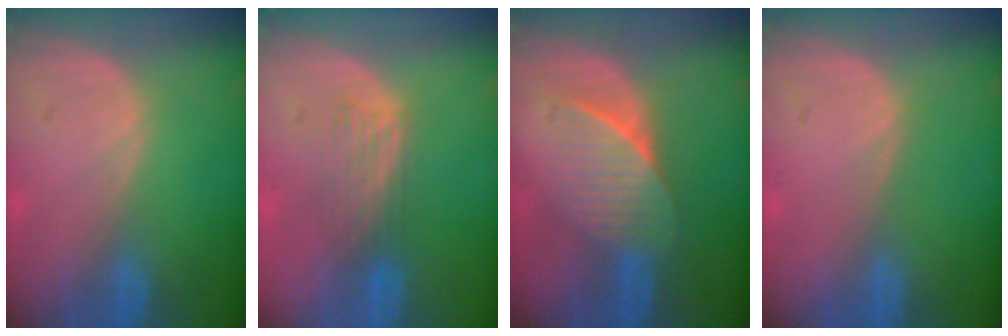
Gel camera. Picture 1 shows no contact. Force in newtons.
{"total": 4.3, "press": 3.7, "slide": 2.3}
{"total": 7.7, "press": 6.8, "slide": 3.5}
{"total": 0.0}